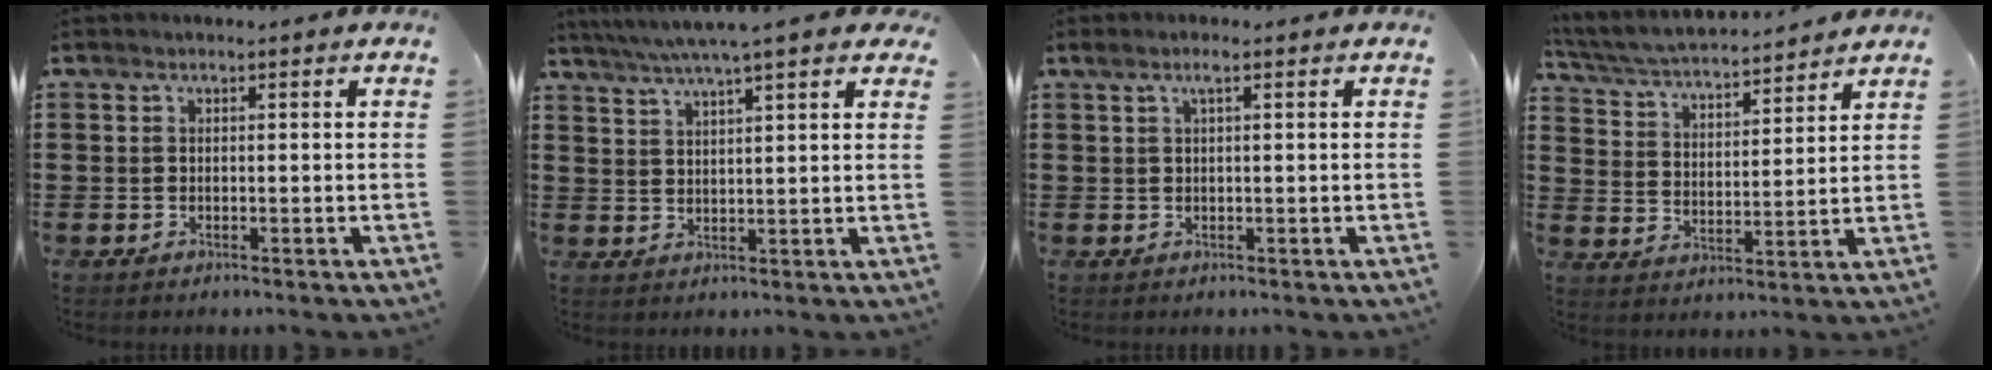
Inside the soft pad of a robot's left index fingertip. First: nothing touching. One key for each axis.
{"total": 5.3, "fx": 4.2, "fy": 0.3, "fz": 3.2, "tx": -0.073, "ty": -0.010, "tz": 0.071}
{"total": 1.8, "fx": 0.6, "fy": 0.2, "fz": 1.6, "tx": -0.033, "ty": 0.002, "tz": 0.010}
{"total": 4.6, "fx": 4.4, "fy": 0.3, "fz": 1.4, "tx": -0.049, "ty": -0.029, "tz": 0.071}